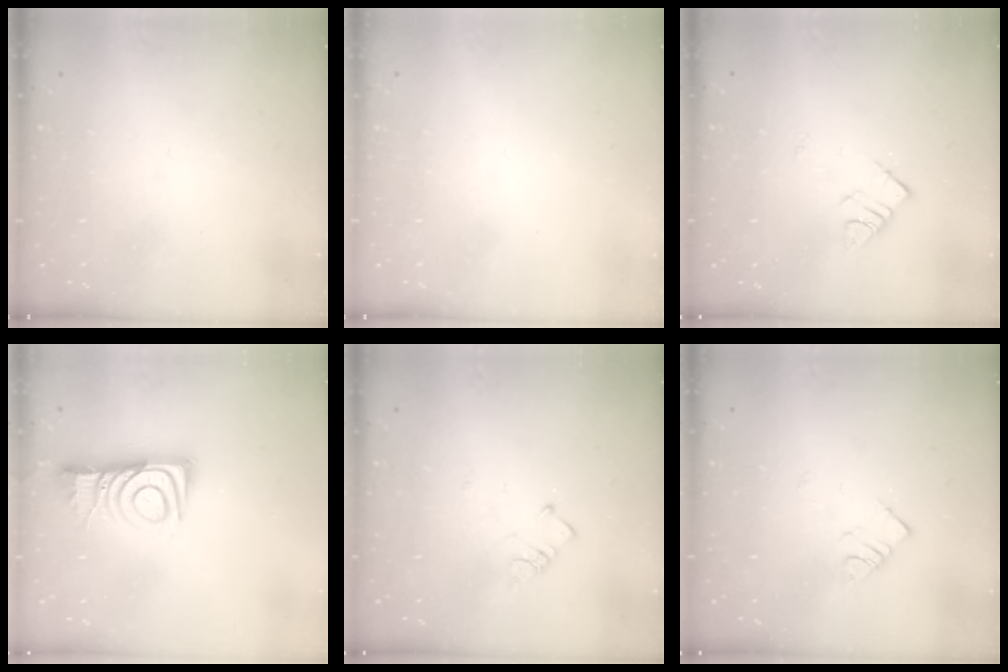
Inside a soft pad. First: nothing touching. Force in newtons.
{"total": 1.7, "press": 1.7, "slide": 0.1}
{"total": 5.0, "press": 5.0, "slide": 0.2}
{"total": 10.1, "press": 10.0, "slide": 0.9}
{"total": 2.6, "press": 2.6, "slide": 0.5}
{"total": 3.6, "press": 3.5, "slide": 0.5}